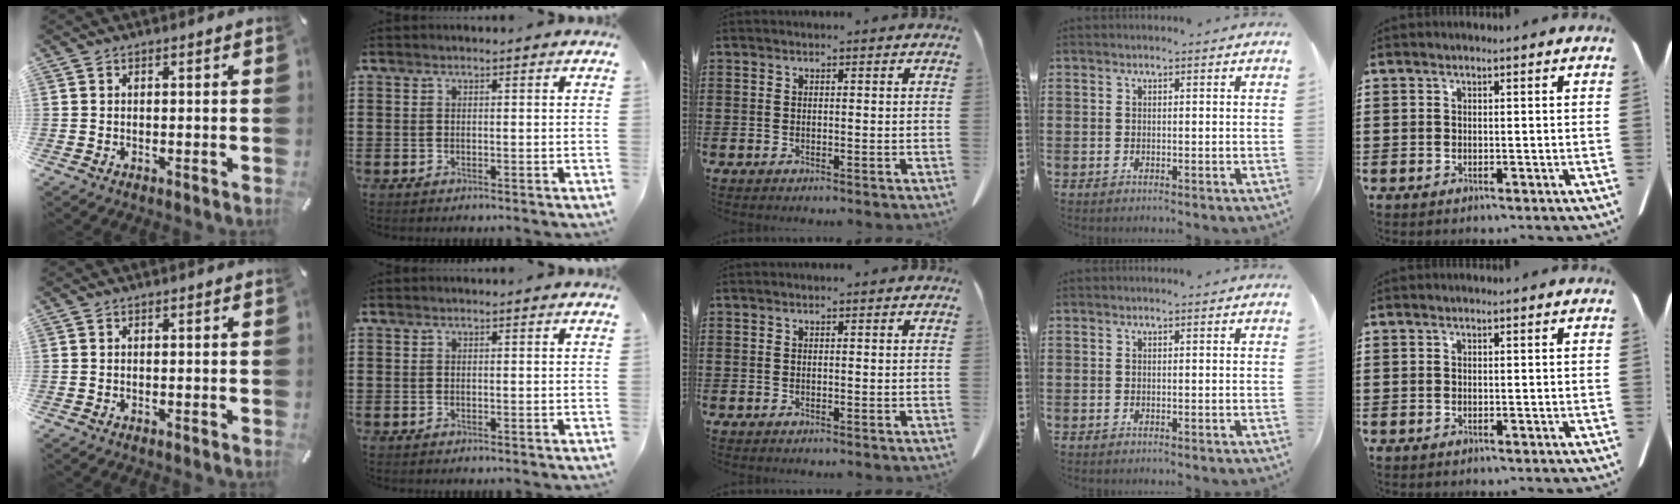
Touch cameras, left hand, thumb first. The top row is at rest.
{}